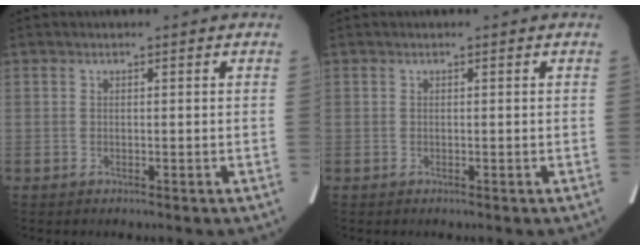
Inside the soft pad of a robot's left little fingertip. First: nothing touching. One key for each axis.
{"total": 0.0}